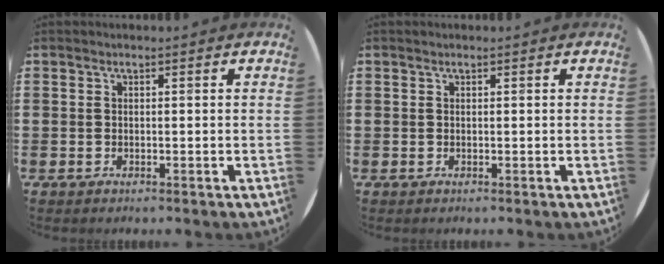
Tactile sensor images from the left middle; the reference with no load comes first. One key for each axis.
{"total": 0.0}